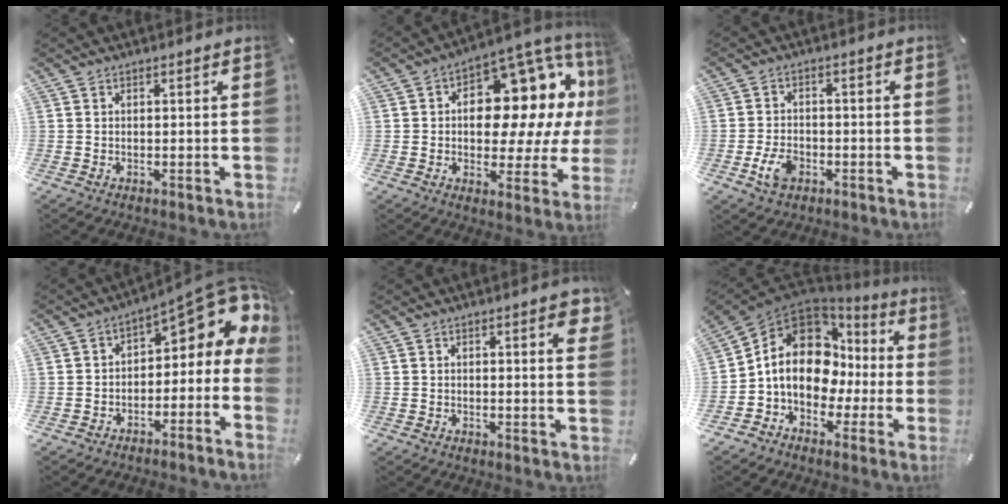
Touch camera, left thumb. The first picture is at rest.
{"total": 16.4, "force": [5.1, 10.3, 11.7], "torque": [-0.138, -0.054, 0.086]}
{"total": 6.0, "force": [-2.5, 4.0, 3.8], "torque": [-0.083, 0.008, -0.046]}
{"total": 11.2, "force": [4.5, 5.7, 8.5], "torque": [-0.106, -0.040, 0.069]}
{"total": 3.2, "force": [1.2, 0.8, 2.9], "torque": [-0.041, -0.002, 0.016]}
{"total": 15.4, "force": [0.7, 12.0, 9.6], "torque": [-0.180, -0.006, 0.013]}